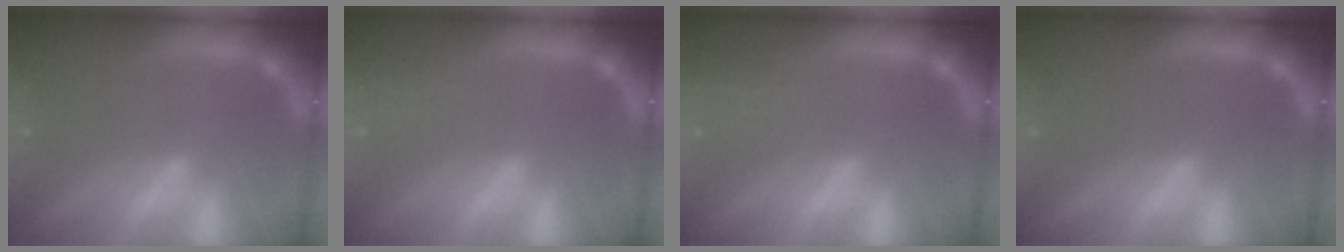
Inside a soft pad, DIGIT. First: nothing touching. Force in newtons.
{"total": 1.4}
{"total": 2.4}
{"total": 0.0}